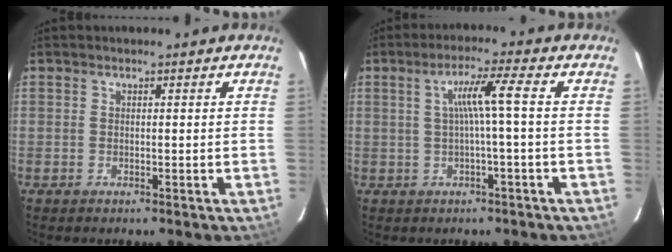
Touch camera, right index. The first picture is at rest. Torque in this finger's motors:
{"motor_torque": [0.46, -0.20, 0.35, 0.11]}